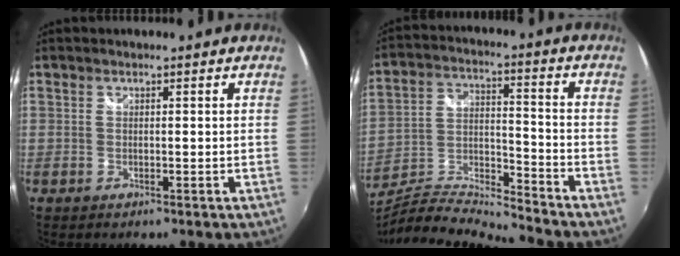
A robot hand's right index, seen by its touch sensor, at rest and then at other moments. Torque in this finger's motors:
{"motor_torque": [0.06, -0.12, -0.83, -0.12]}